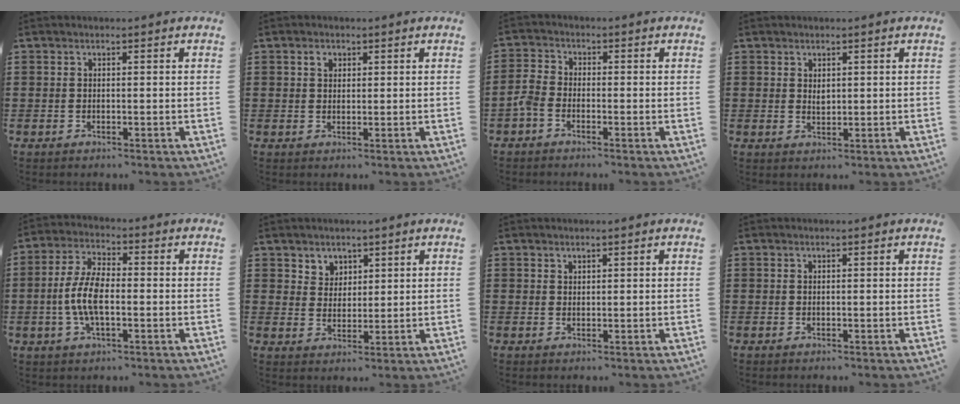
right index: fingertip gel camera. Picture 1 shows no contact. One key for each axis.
{"total": 1.7, "fx": 0.7, "fy": 1.2, "fz": 0.9, "tx": -0.020, "ty": 0.007, "tz": 0.013}
{"total": 2.8, "fx": -1.9, "fy": 1.3, "fz": 1.6, "tx": -0.050, "ty": -0.001, "tz": -0.042}
{"total": 1.4, "fx": 0.8, "fy": 0.9, "fz": 0.8, "tx": -0.009, "ty": -0.001, "tz": 0.014}
{"total": 7.4, "fx": -1.2, "fy": 3.2, "fz": 6.6, "tx": -0.158, "ty": -0.006, "tz": -0.031}
{"total": 3.5, "fx": 2.4, "fy": 2.5, "fz": -0.1, "tx": -0.013, "ty": 0.007, "tz": 0.046}
{"total": 1.0, "fx": 0.9, "fy": 0.5, "fz": 0.0, "tx": -0.001, "ty": 0.002, "tz": 0.017}
{"total": 0.0}